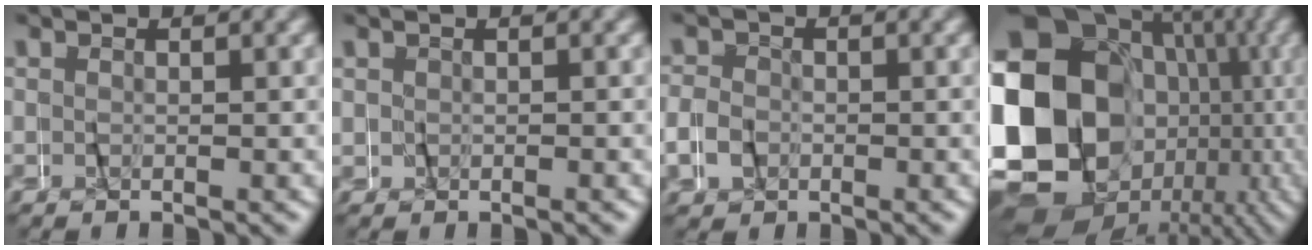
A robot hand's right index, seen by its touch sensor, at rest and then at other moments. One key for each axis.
{"total": 0.6, "fx": 0.2, "fy": 0.1, "fz": -0.5, "tx": 0.005, "ty": 0.005, "tz": 0.001}
{"total": 2.2, "fx": -1.1, "fy": 1.9, "fz": -0.3, "tx": 0.004, "ty": 0.009, "tz": -0.025}
{"total": 23.2, "fx": -3.6, "fy": 17.1, "fz": 15.2, "tx": -0.266, "ty": -0.050, "tz": -0.041}